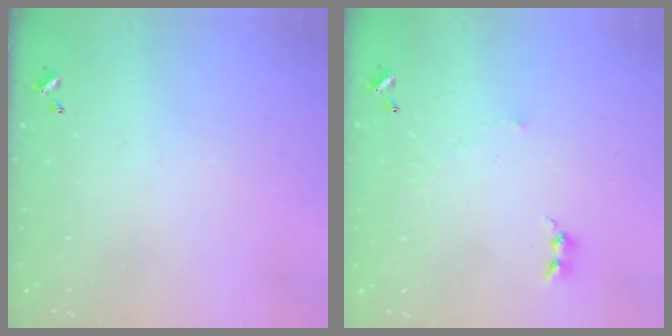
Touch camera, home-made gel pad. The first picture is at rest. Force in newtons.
{"total": 2.0, "press": 1.9, "slide": 0.7}